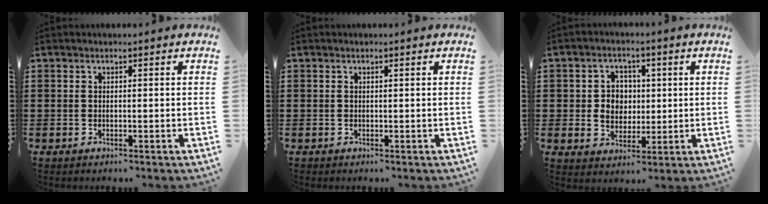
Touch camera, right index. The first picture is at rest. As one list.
[{"total": 0.0}, {"total": 5.1, "force": [0.6, 4.7, 1.9], "torque": [-0.050, 0.014, 0.006]}]